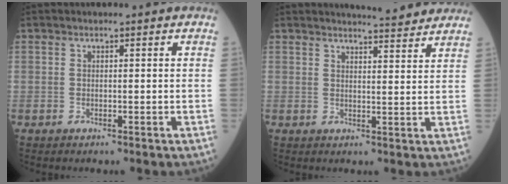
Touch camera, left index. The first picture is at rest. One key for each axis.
{"total": 6.5, "fx": 6.3, "fy": 0.3, "fz": 1.6, "tx": -0.026, "ty": -0.007, "tz": 0.068}